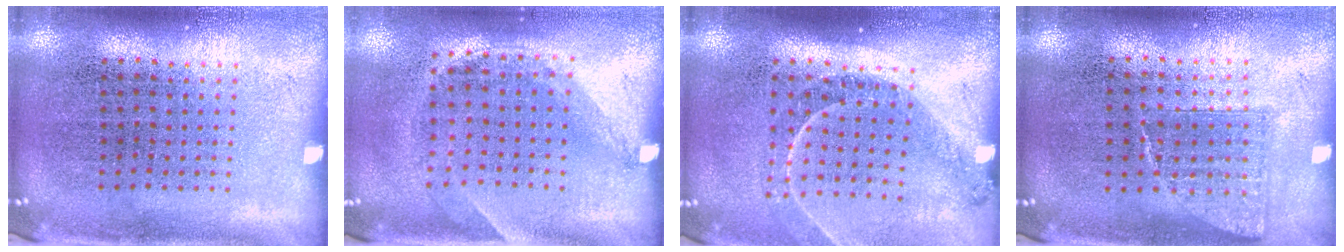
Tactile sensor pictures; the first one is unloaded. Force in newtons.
{"total": 1.4, "press": 1.0, "slide": 1.0}
{"total": 1.2, "press": 1.2, "slide": 0.1}
{"total": 0.8, "press": 0.8, "slide": 0.1}